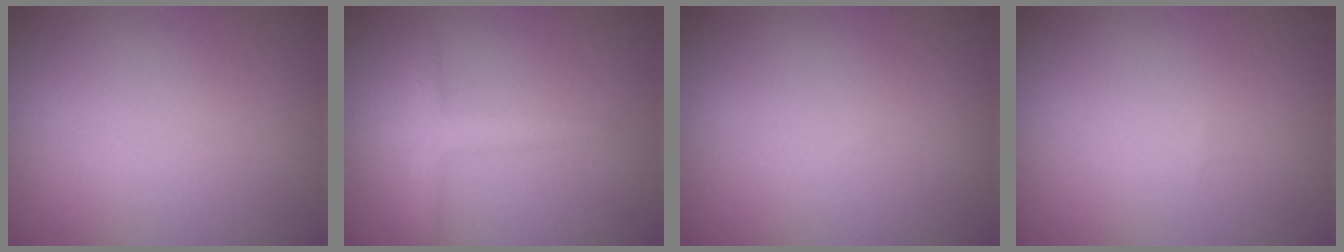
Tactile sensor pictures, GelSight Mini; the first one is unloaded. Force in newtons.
{"total": 2.4, "press": 2.4, "slide": 0.1}
{"total": 0.0}
{"total": 0.0}